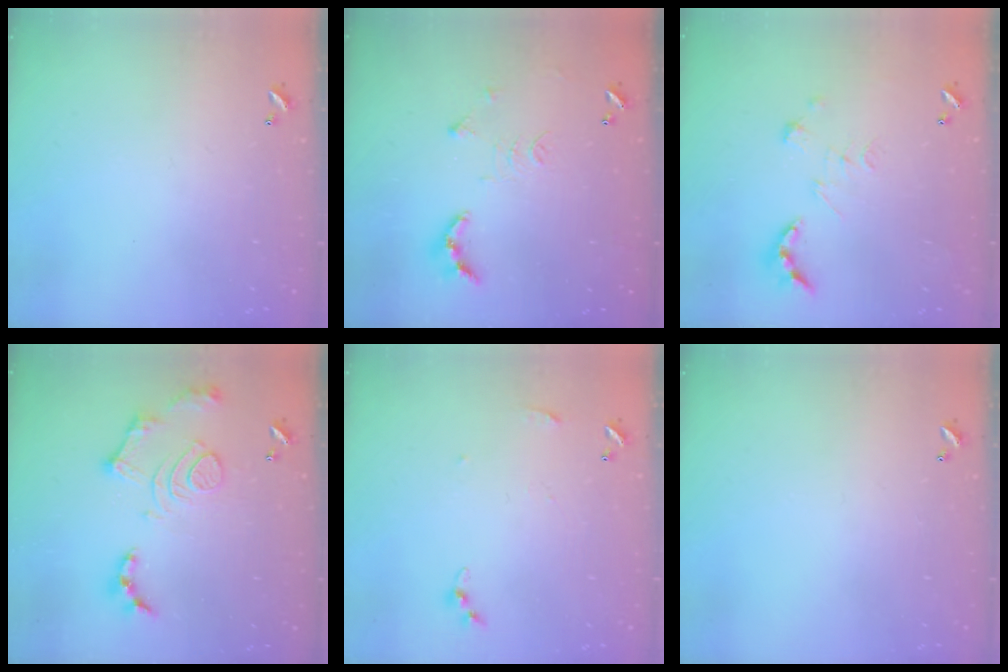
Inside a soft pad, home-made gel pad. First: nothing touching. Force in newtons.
{"total": 10.3, "press": 10.2, "slide": 1.0}
{"total": 2.7, "press": 2.2, "slide": 1.5}
{"total": 13.2, "press": 13.2, "slide": 1.2}
{"total": 5.1, "press": 5.0, "slide": 0.6}
{"total": 0.0}